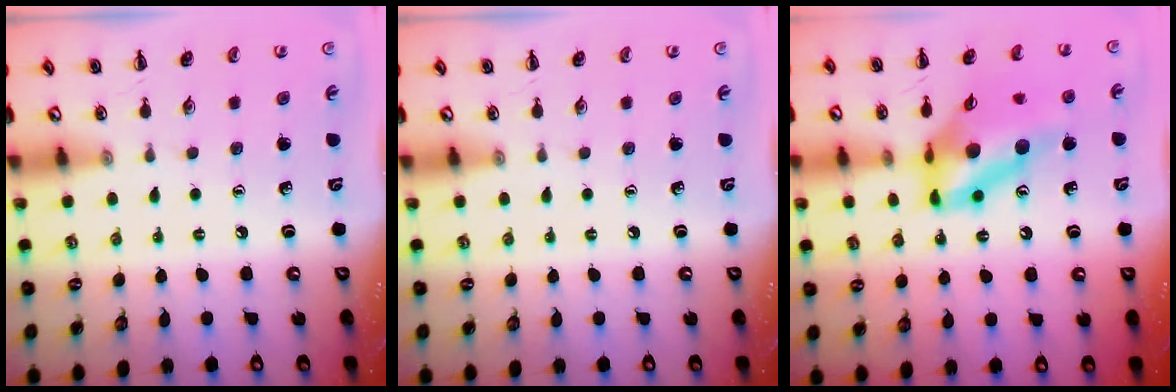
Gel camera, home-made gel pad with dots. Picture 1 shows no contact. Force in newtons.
{"total": 0.0}
{"total": 13.2, "press": 12.5, "slide": 4.4}